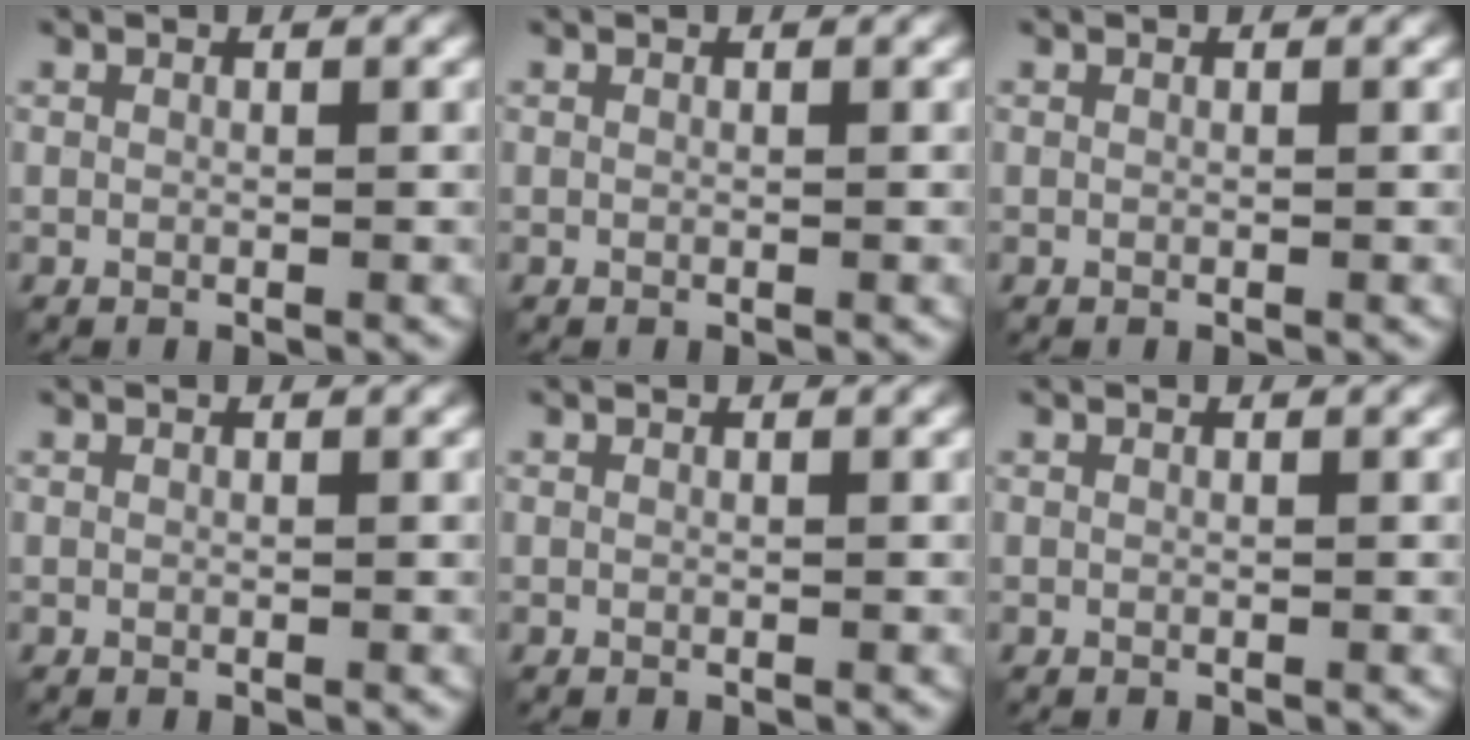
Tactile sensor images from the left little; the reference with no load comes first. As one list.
[{"total": 0.0}, {"total": 0.0}, {"total": 0.0}, {"total": 0.0}, {"total": 0.0}]